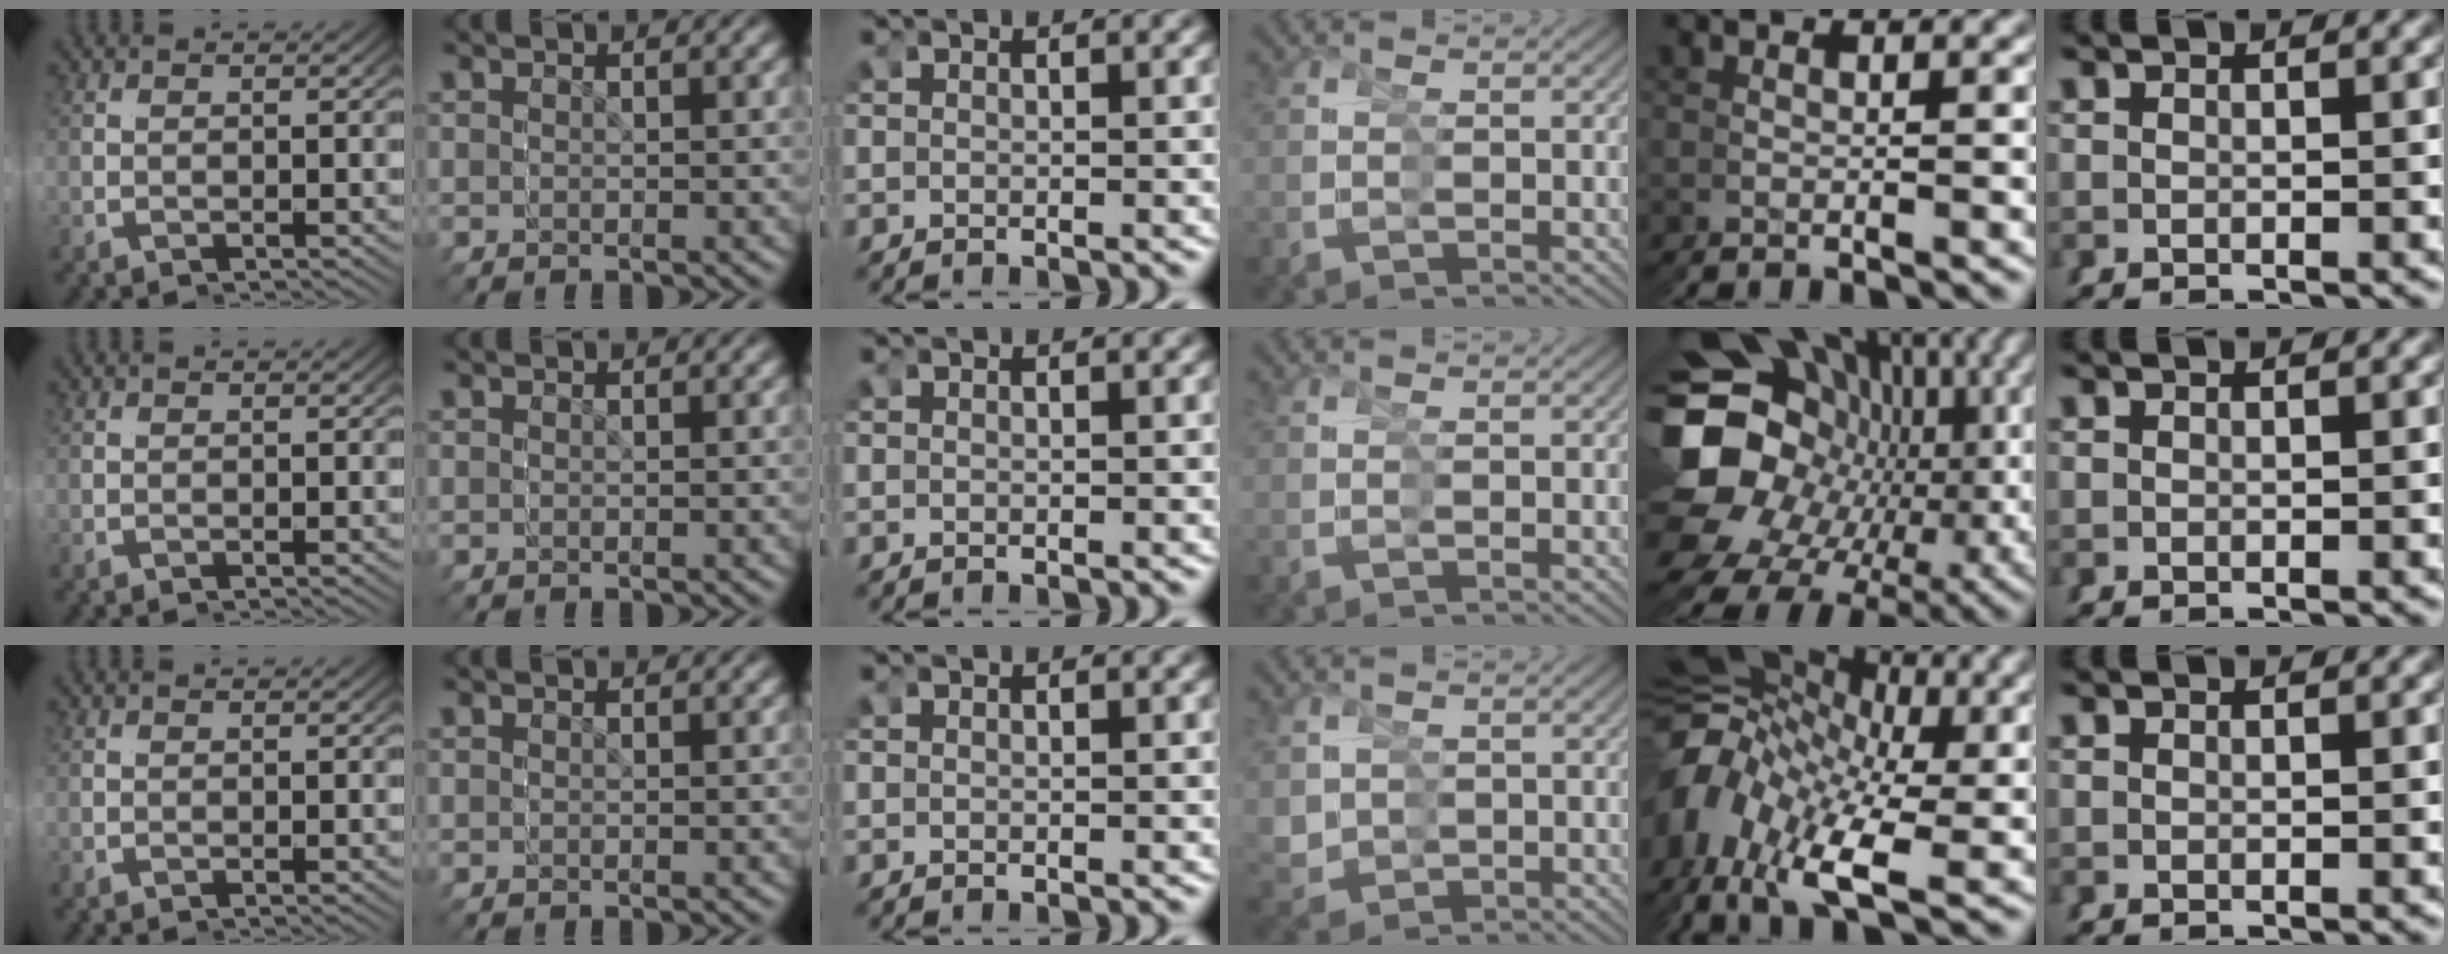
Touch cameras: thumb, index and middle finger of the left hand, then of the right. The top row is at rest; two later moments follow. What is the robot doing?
{"motion": "grasp_and_lifting", "object": "straw"}